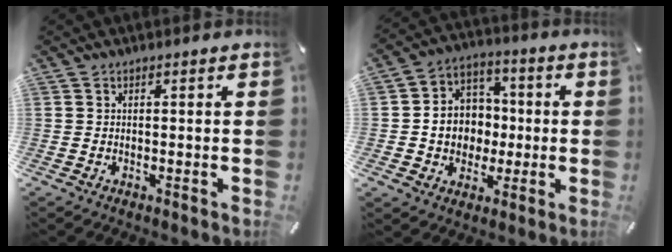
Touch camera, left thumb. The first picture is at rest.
{"total": 10.0, "force": [-1.5, 9.3, 3.2], "torque": [-0.057, 0.015, -0.022]}